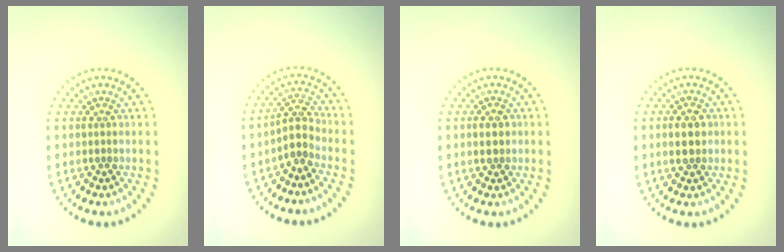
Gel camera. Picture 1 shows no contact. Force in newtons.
{"total": 2.3, "press": 1.7, "slide": 1.5}
{"total": 1.5, "press": 1.5, "slide": 0.0}
{"total": 2.8, "press": 2.8, "slide": 0.0}